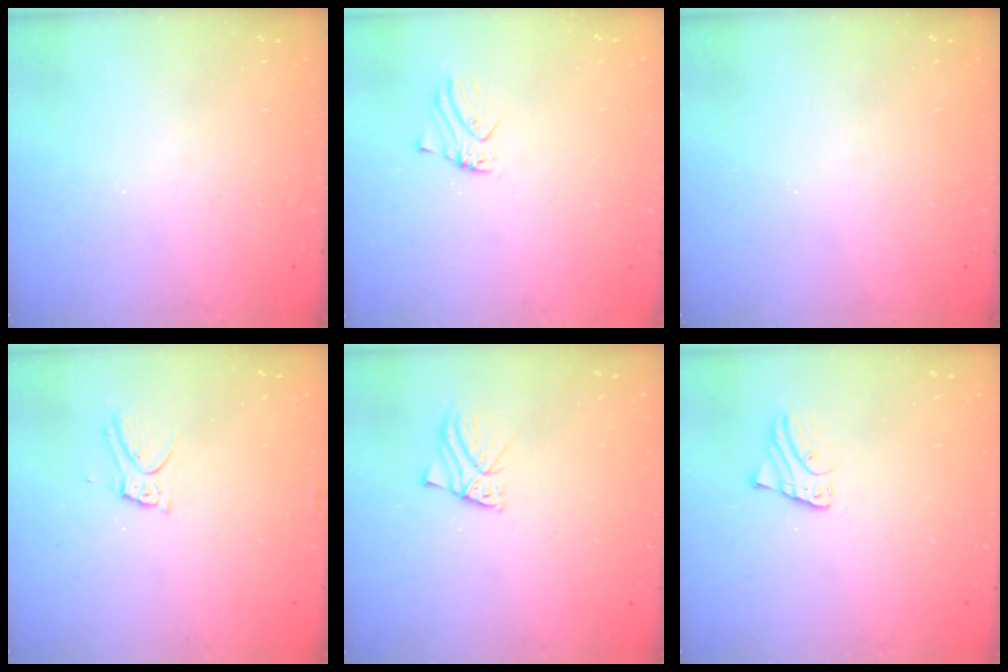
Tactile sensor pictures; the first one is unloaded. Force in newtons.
{"total": 0.0}
{"total": 0.0}
{"total": 7.9, "press": 7.9, "slide": 0.3}
{"total": 1.7, "press": 1.7, "slide": 0.2}
{"total": 1.3, "press": 1.3, "slide": 0.1}